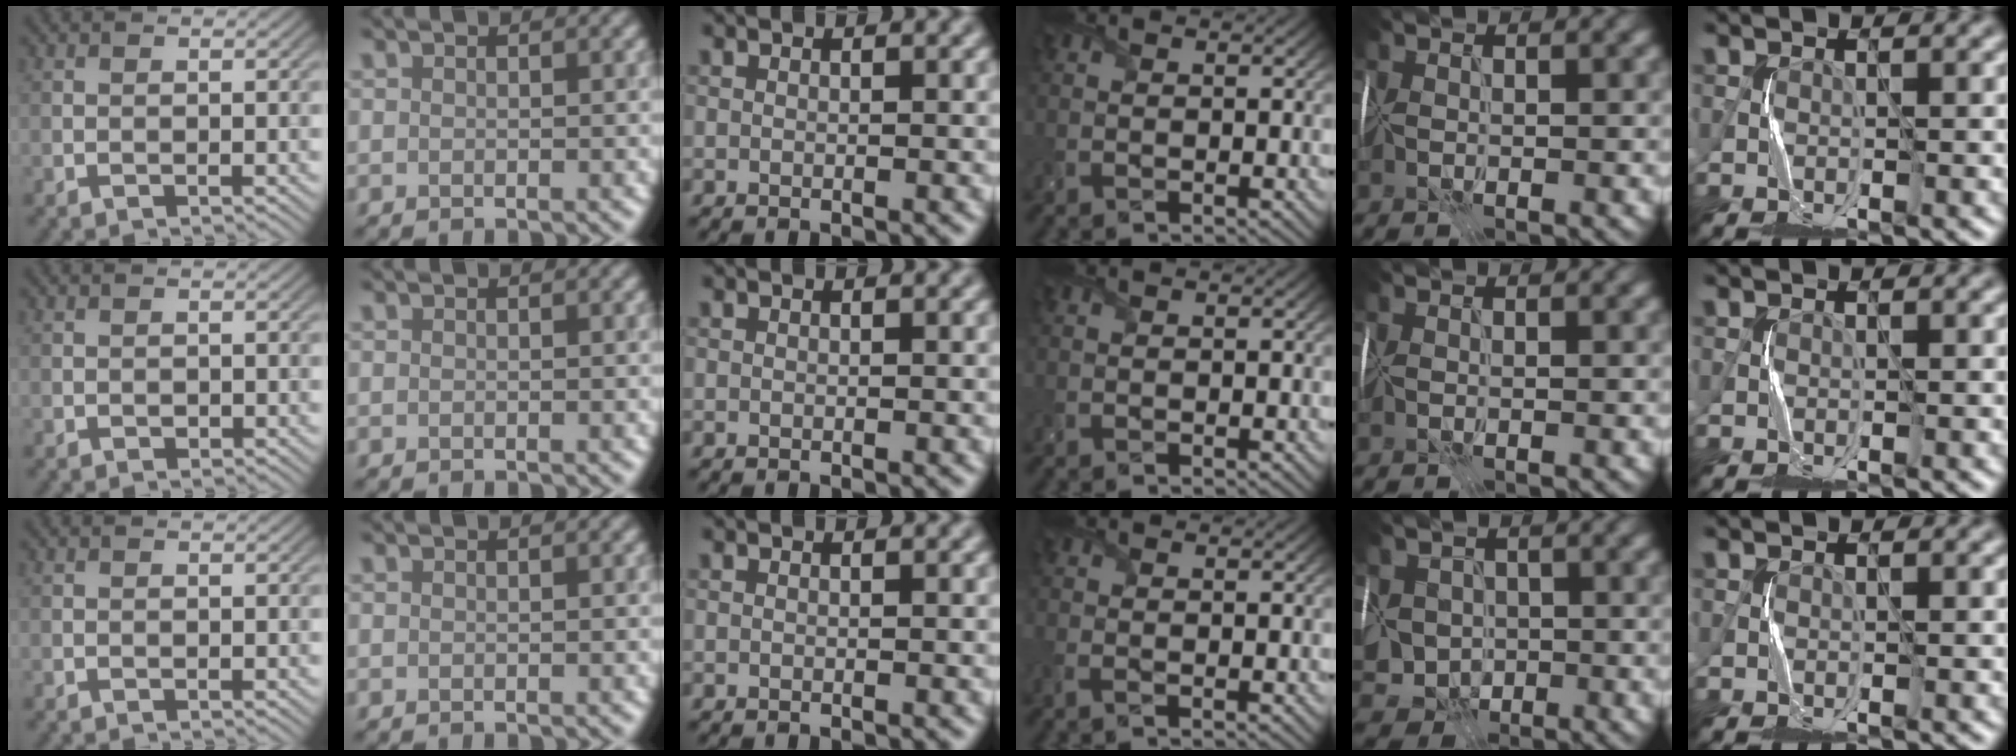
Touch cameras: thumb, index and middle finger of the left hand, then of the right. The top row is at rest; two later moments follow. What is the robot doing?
{"motion": "wrap", "object": "cellophane"}